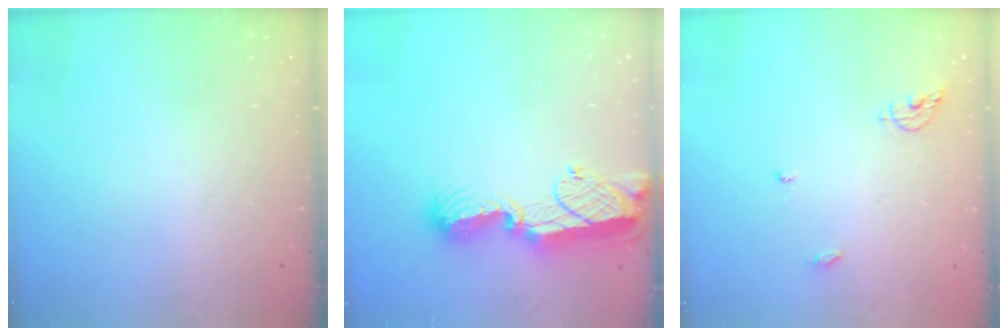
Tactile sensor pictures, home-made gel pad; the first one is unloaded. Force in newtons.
{"total": 12.4, "press": 12.4, "slide": 1.0}
{"total": 6.5, "press": 6.5, "slide": 0.5}